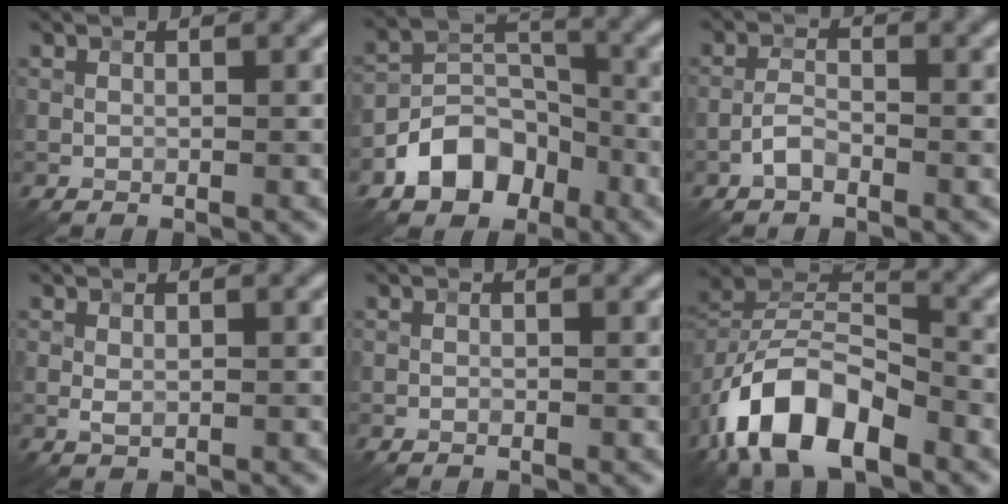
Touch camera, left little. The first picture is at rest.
{"total": 6.5, "force": [-3.7, 4.4, 3.0], "torque": [-0.039, -0.001, -0.074]}
{"total": 1.7, "force": [-1.1, 0.7, 1.1], "torque": [-0.022, 0.006, -0.026]}
{"total": 1.0, "force": [0.1, 0.5, 0.8], "torque": [-0.017, -0.001, 0.002]}
{"total": 0.0}
{"total": 10.1, "force": [-5.5, 5.3, 6.6], "torque": [-0.122, 0.006, -0.107]}